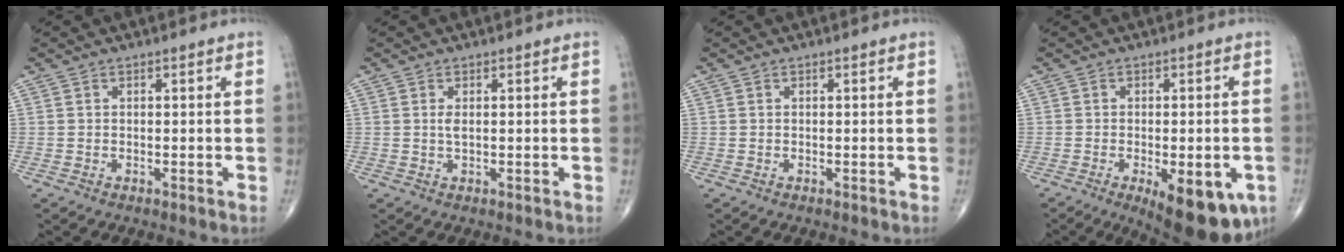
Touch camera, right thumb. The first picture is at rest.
{"total": 1.2, "force": [0.3, 0.4, 1.1], "torque": [-0.023, -0.001, 0.008]}
{"total": 0.0}
{"total": 13.9, "force": [-5.8, 5.5, 11.4], "torque": [-0.113, -0.001, -0.065]}